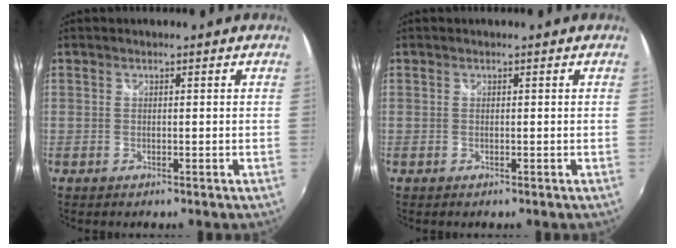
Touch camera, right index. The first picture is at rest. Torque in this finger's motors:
{"motor_torque": [-0.05, 0.03, 0.00, 0.00]}